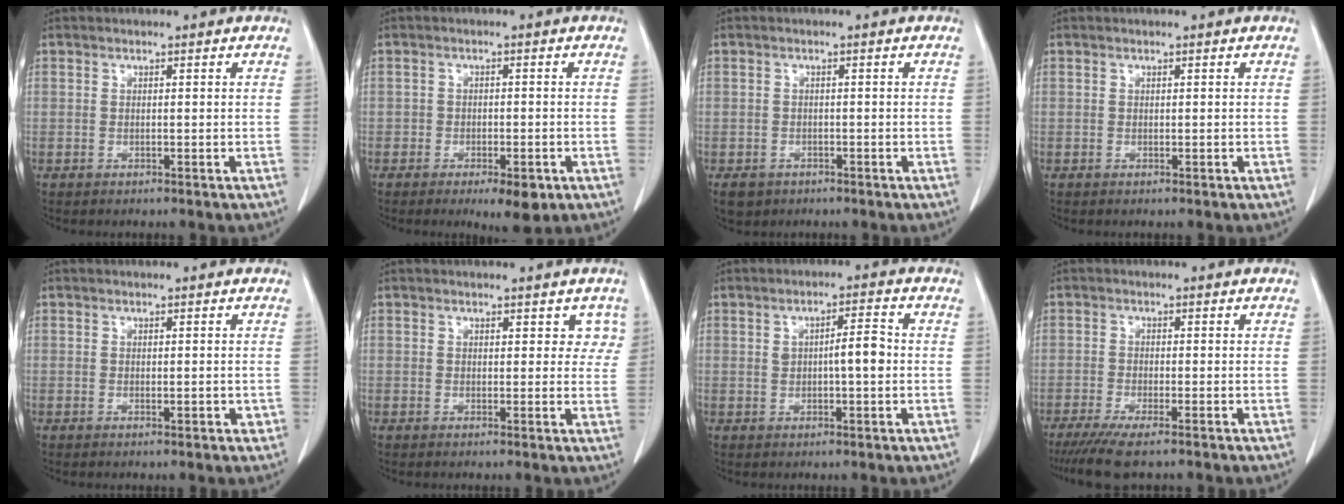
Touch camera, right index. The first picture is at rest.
{"total": 5.0, "force": [-2.6, 2.2, 3.7], "torque": [-0.044, -0.002, -0.030]}
{"total": 3.6, "force": [-2.3, 2.7, 0.8], "torque": [-0.014, 0.000, -0.033]}
{"total": 0.0}
{"total": 1.3, "force": [-0.3, 0.5, 1.1], "torque": [-0.014, -0.001, -0.002]}
{"total": 3.0, "force": [1.6, 2.0, 1.6], "torque": [0.005, 0.003, 0.013]}
{"total": 4.4, "force": [0.0, 0.9, 4.3], "torque": [-0.071, 0.008, 0.001]}
{"total": 5.6, "force": [-4.2, 0.3, 3.6], "torque": [-0.060, -0.013, -0.071]}